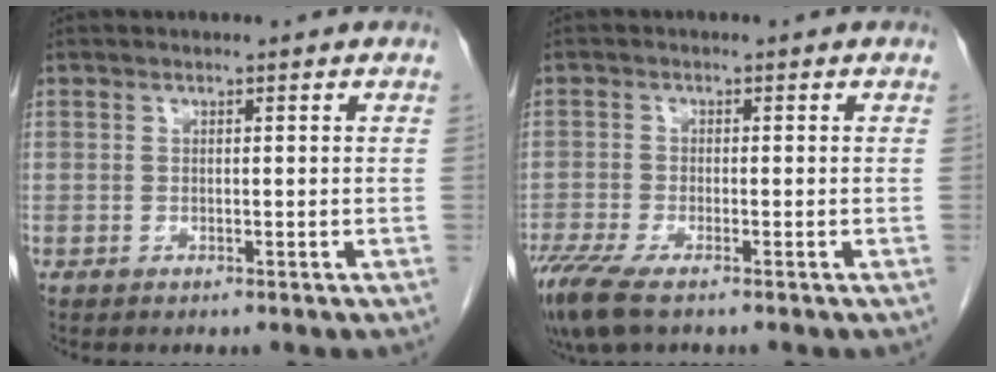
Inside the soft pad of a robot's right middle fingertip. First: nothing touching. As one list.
[{"total": 6.0, "force": [-4.3, 1.3, 4.0], "torque": [-0.082, -0.017, -0.077]}]